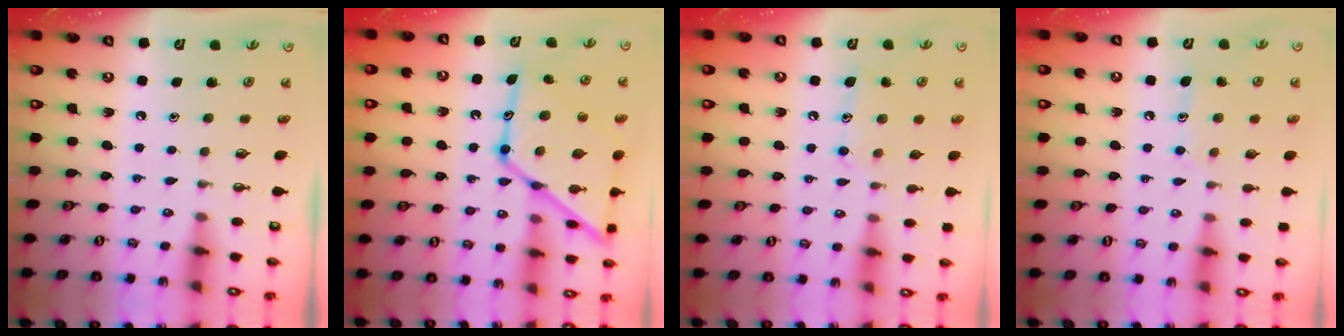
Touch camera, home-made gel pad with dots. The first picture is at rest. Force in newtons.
{"total": 22.1, "press": 22.0, "slide": 1.8}
{"total": 9.6, "press": 9.6, "slide": 0.5}
{"total": 8.2, "press": 8.1, "slide": 0.7}